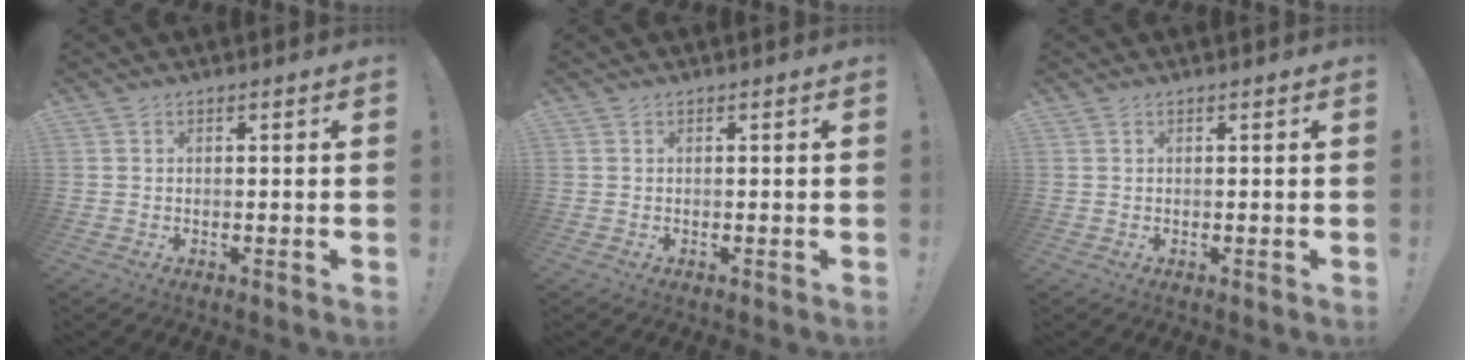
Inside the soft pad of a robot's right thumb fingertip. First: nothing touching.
{"total": 0.0}
{"total": 0.0}